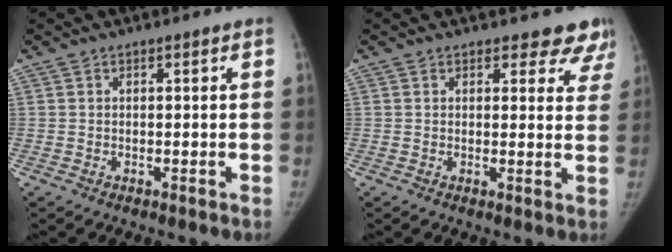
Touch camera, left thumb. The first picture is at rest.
{"total": 6.9, "force": [6.0, 3.0, 1.3], "torque": [0.036, -0.027, 0.047]}